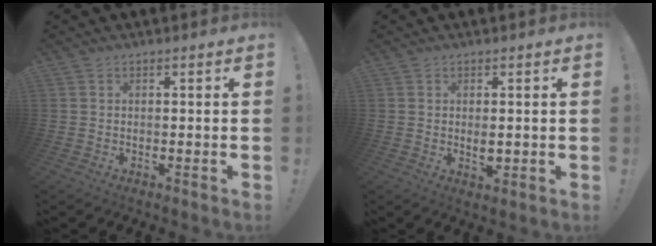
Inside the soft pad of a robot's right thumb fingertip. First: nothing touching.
{"total": 2.5, "force": [0.0, 1.4, 2.1], "torque": [-0.031, 0.000, 0.000]}